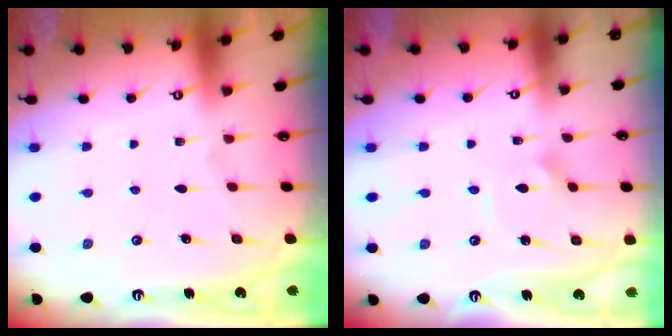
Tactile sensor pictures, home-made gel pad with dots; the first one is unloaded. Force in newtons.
{"total": 2.2, "press": 2.2, "slide": 0.1}